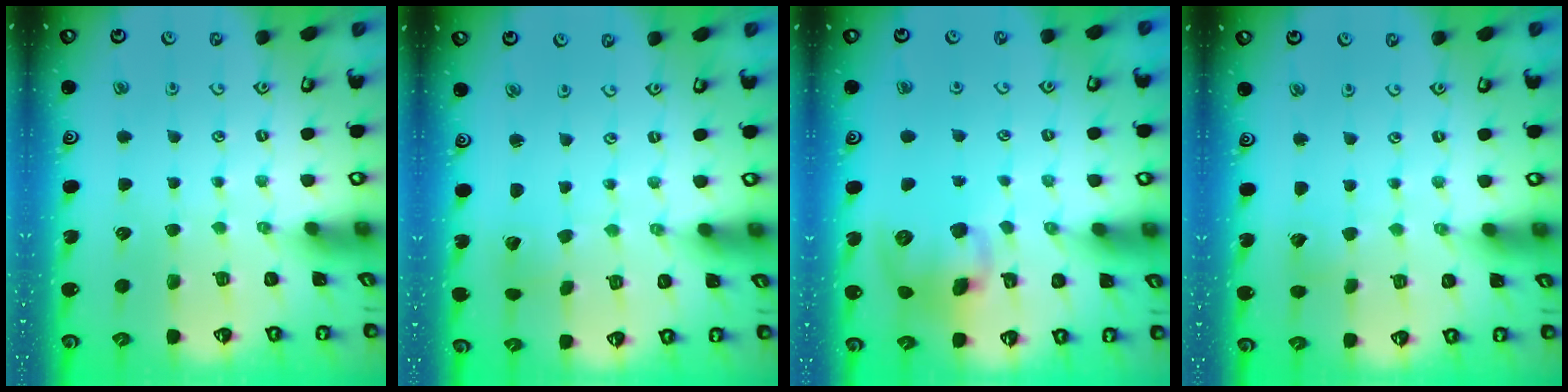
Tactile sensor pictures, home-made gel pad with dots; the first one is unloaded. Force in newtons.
{"total": 2.3, "press": 2.3, "slide": 0.1}
{"total": 11.2, "press": 11.0, "slide": 2.1}
{"total": 2.8, "press": 2.8, "slide": 0.3}